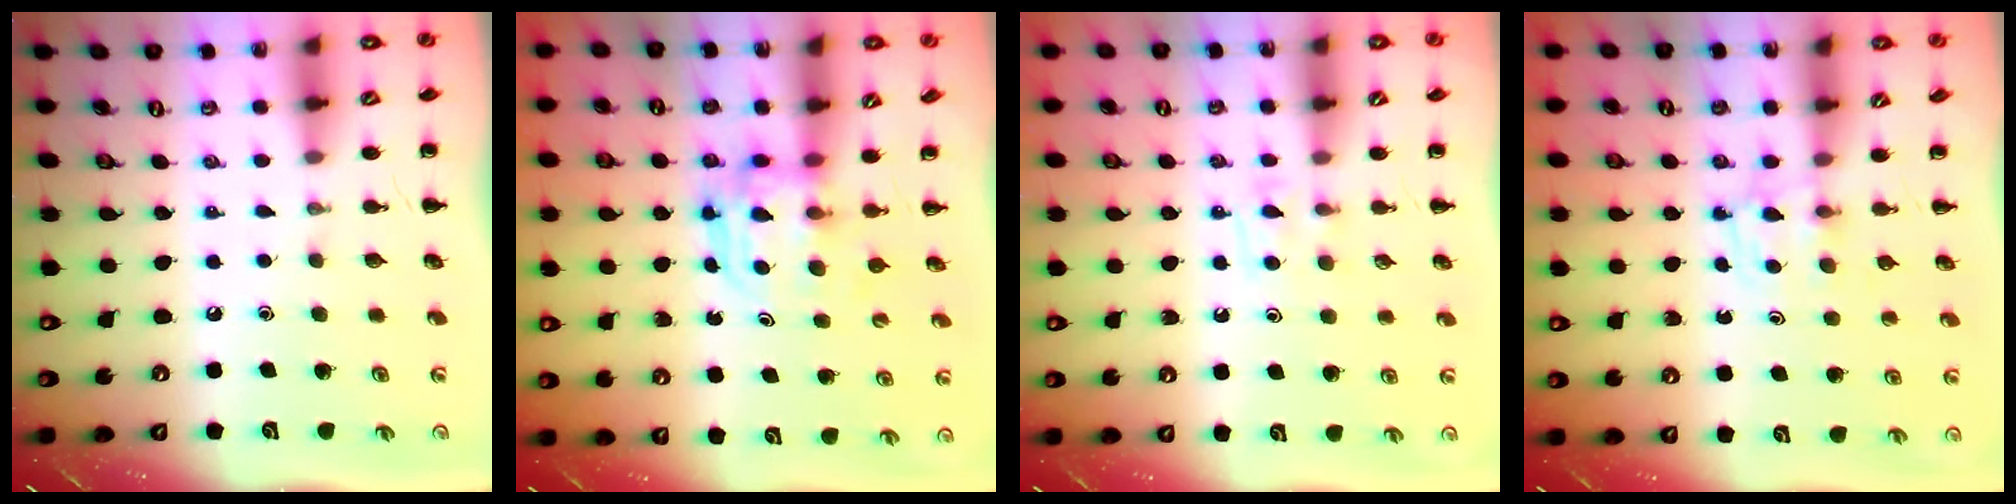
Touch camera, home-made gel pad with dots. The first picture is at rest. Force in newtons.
{"total": 3.7, "press": 3.7, "slide": 0.2}
{"total": 4.8, "press": 4.5, "slide": 1.7}
{"total": 2.8, "press": 2.5, "slide": 1.4}